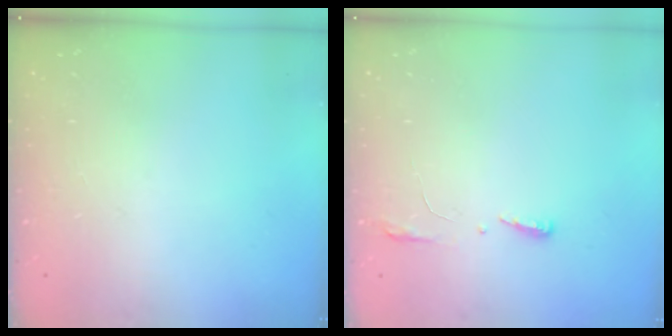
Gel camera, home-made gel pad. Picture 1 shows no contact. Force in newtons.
{"total": 3.8, "press": 3.6, "slide": 1.2}